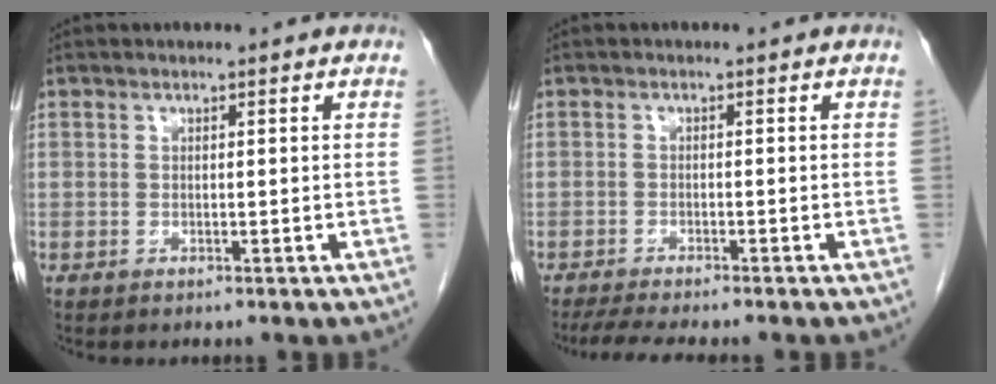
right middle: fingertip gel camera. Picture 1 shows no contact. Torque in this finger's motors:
{"motor_torque": [0.35, -0.26, 0.05, 0.03]}